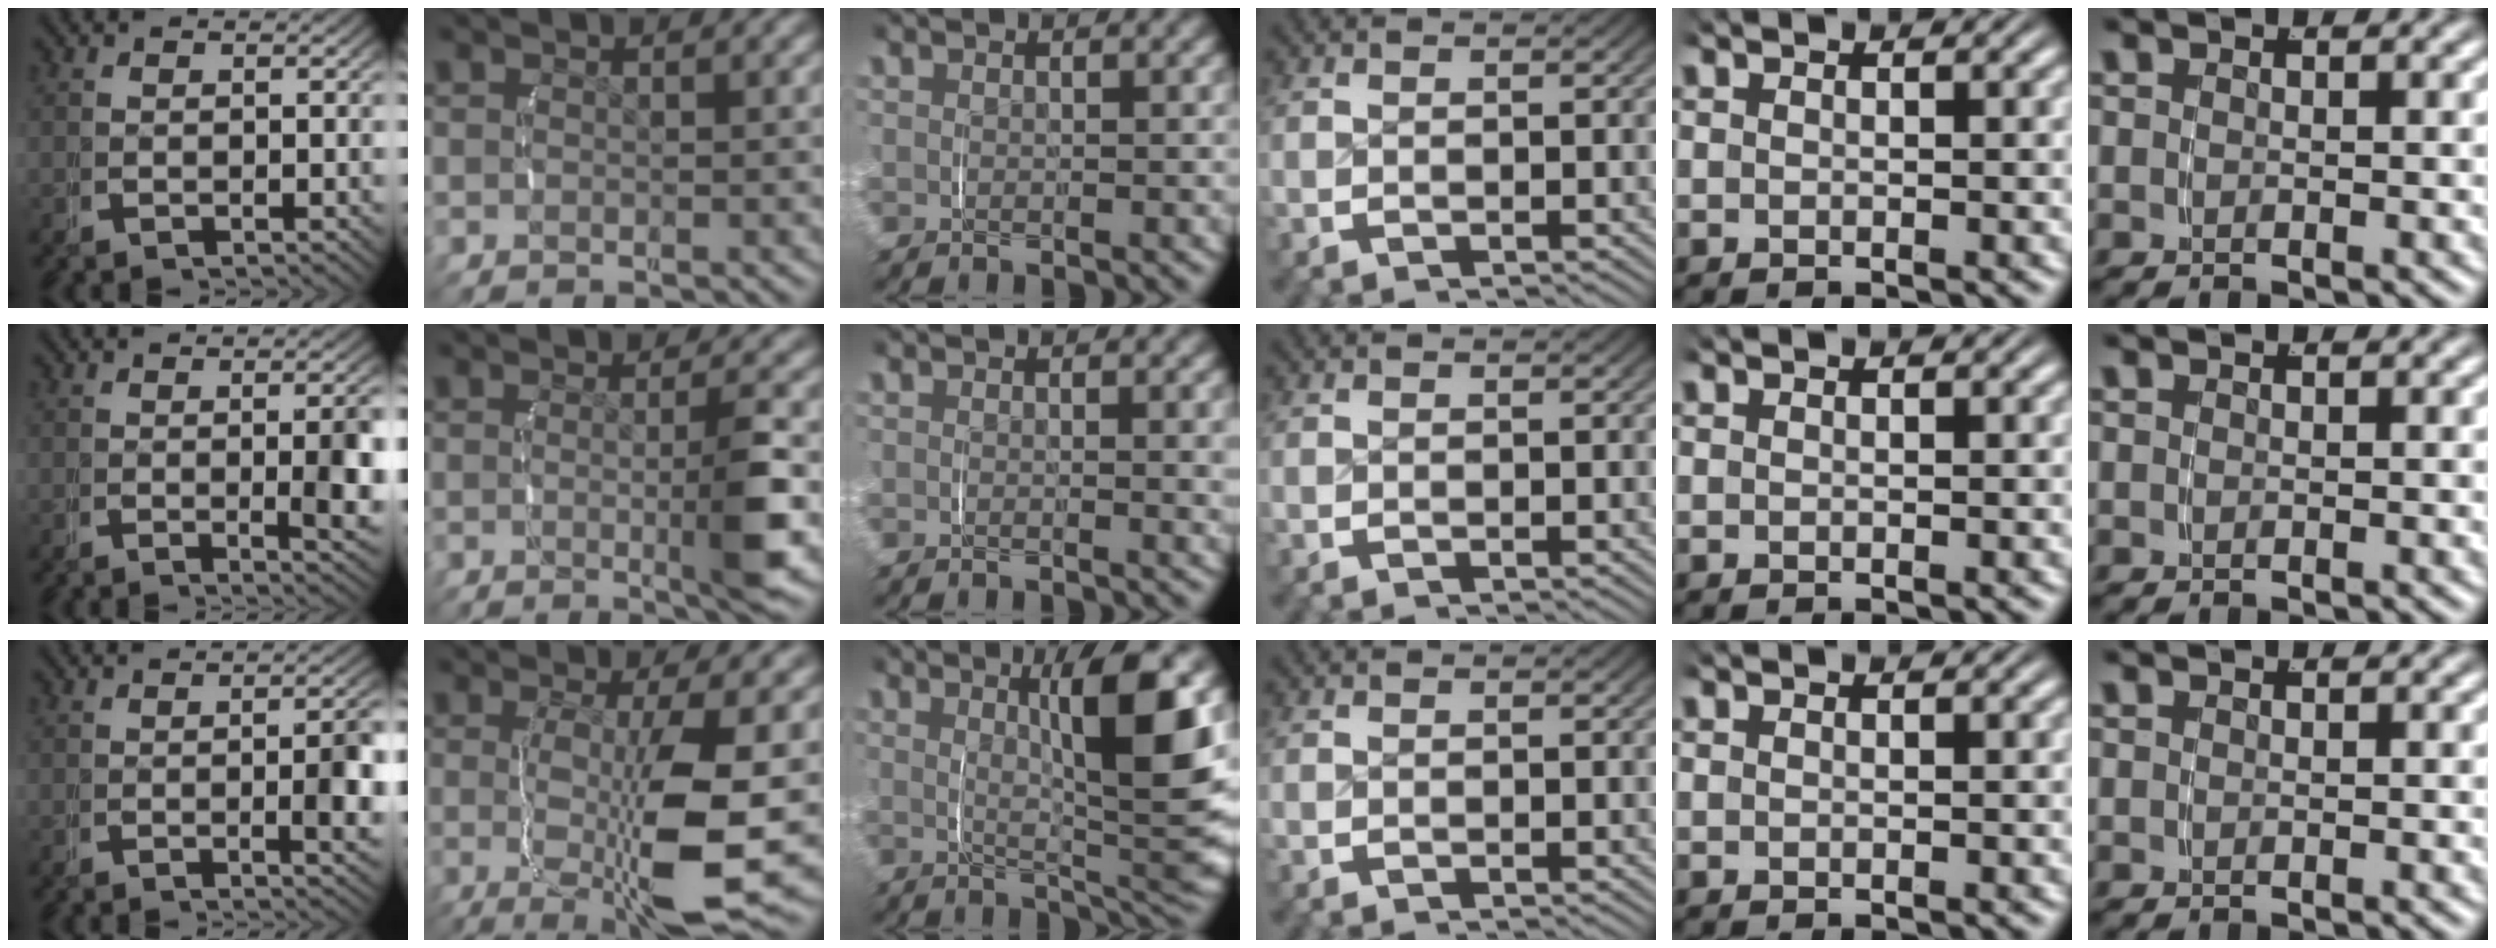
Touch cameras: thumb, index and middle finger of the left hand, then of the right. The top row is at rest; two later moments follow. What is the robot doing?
{"motion": "lift_and_place", "object": "jewelry box"}